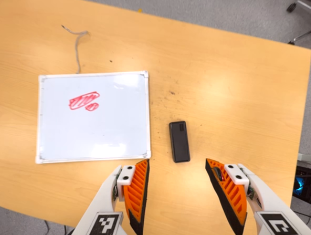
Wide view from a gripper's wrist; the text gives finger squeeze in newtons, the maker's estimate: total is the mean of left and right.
{"total": 0.0}